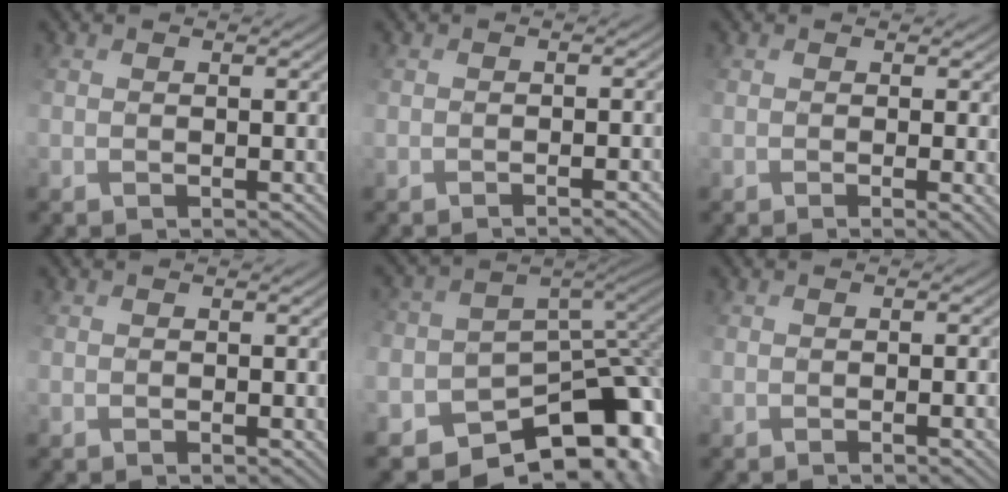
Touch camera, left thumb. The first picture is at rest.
{"total": 2.7, "force": [-1.9, 0.5, 1.8], "torque": [-0.017, 0.005, -0.009]}
{"total": 3.7, "force": [-0.6, 1.4, 3.4], "torque": [-0.047, -0.009, 0.007]}
{"total": 0.9, "force": [0.0, 0.7, 0.5], "torque": [-0.010, 0.002, 0.000]}
{"total": 10.7, "force": [-5.3, 7.2, 6.0], "torque": [-0.122, -0.017, -0.068]}
{"total": 4.4, "force": [-1.2, 1.7, 3.9], "torque": [-0.045, -0.002, 0.006]}